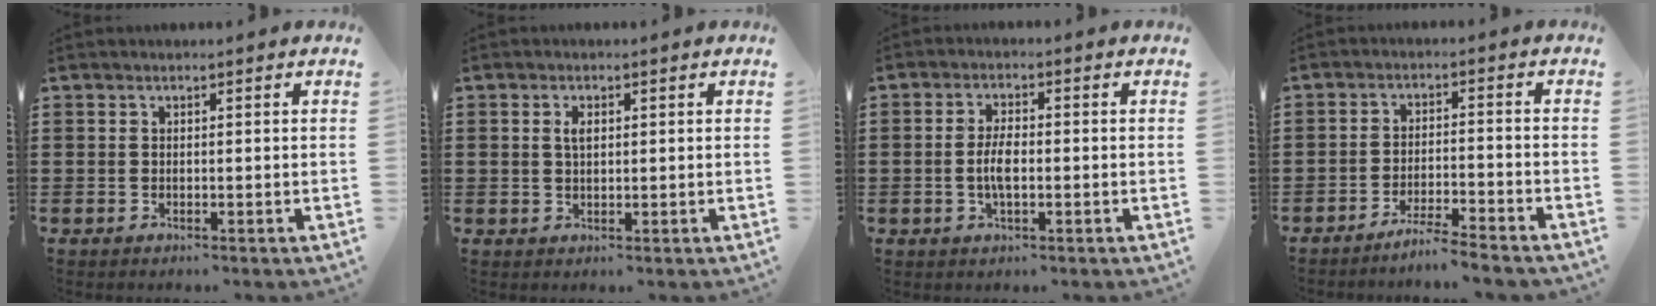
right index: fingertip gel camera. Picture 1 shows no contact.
{"total": 1.9, "force": [0.5, 0.9, 1.6], "torque": [-0.035, 0.007, 0.007]}
{"total": 4.1, "force": [-0.7, 1.4, 3.8], "torque": [-0.086, -0.003, -0.018]}
{"total": 4.2, "force": [-3.9, -1.2, 1.1], "torque": [-0.021, -0.008, -0.079]}